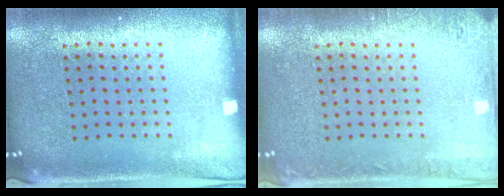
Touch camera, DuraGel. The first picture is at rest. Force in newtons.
{"total": 1.4, "press": 1.4, "slide": 0.1}